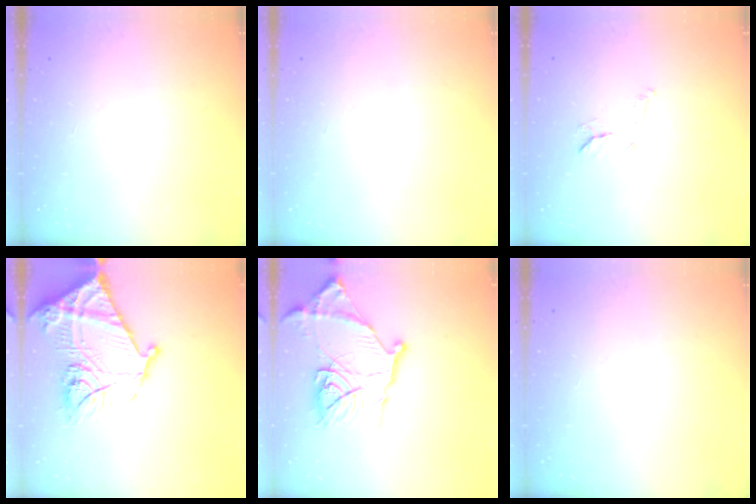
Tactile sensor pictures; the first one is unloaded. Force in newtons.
{"total": 0.0}
{"total": 9.1, "press": 9.1, "slide": 0.5}
{"total": 22.6, "press": 22.5, "slide": 2.0}
{"total": 18.7, "press": 18.6, "slide": 1.4}
{"total": 0.0}